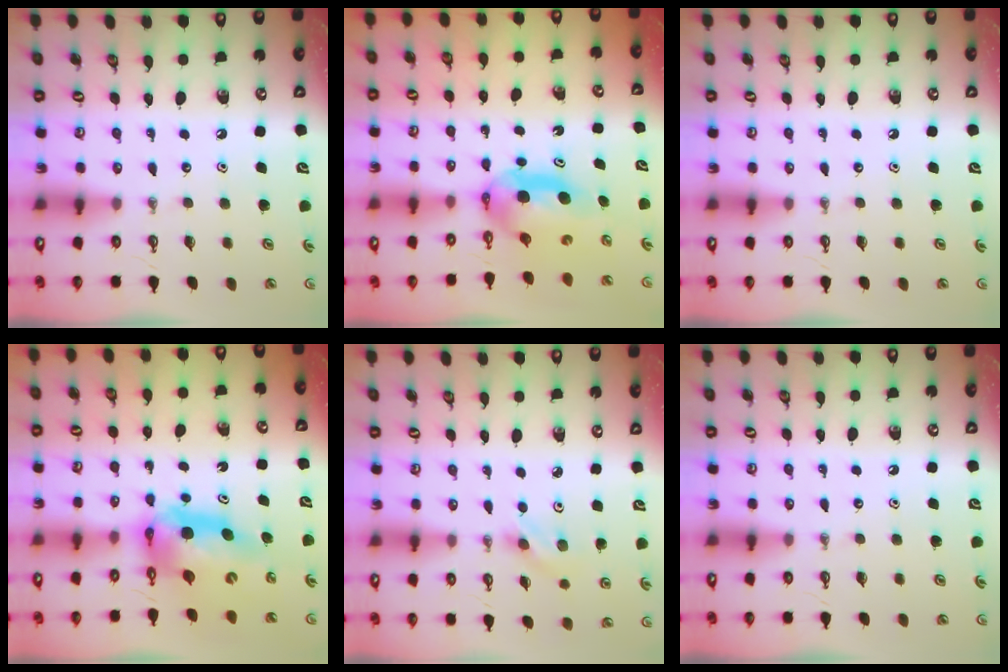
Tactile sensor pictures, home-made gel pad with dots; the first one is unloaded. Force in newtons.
{"total": 6.7, "press": 5.5, "slide": 3.8}
{"total": 0.0}
{"total": 10.8, "press": 10.8, "slide": 1.1}
{"total": 3.7, "press": 3.4, "slide": 1.4}
{"total": 0.0}